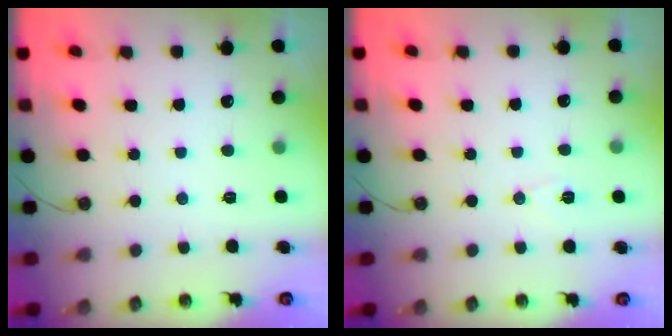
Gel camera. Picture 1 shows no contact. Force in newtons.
{"total": 5.4, "press": 4.7, "slide": 2.7}